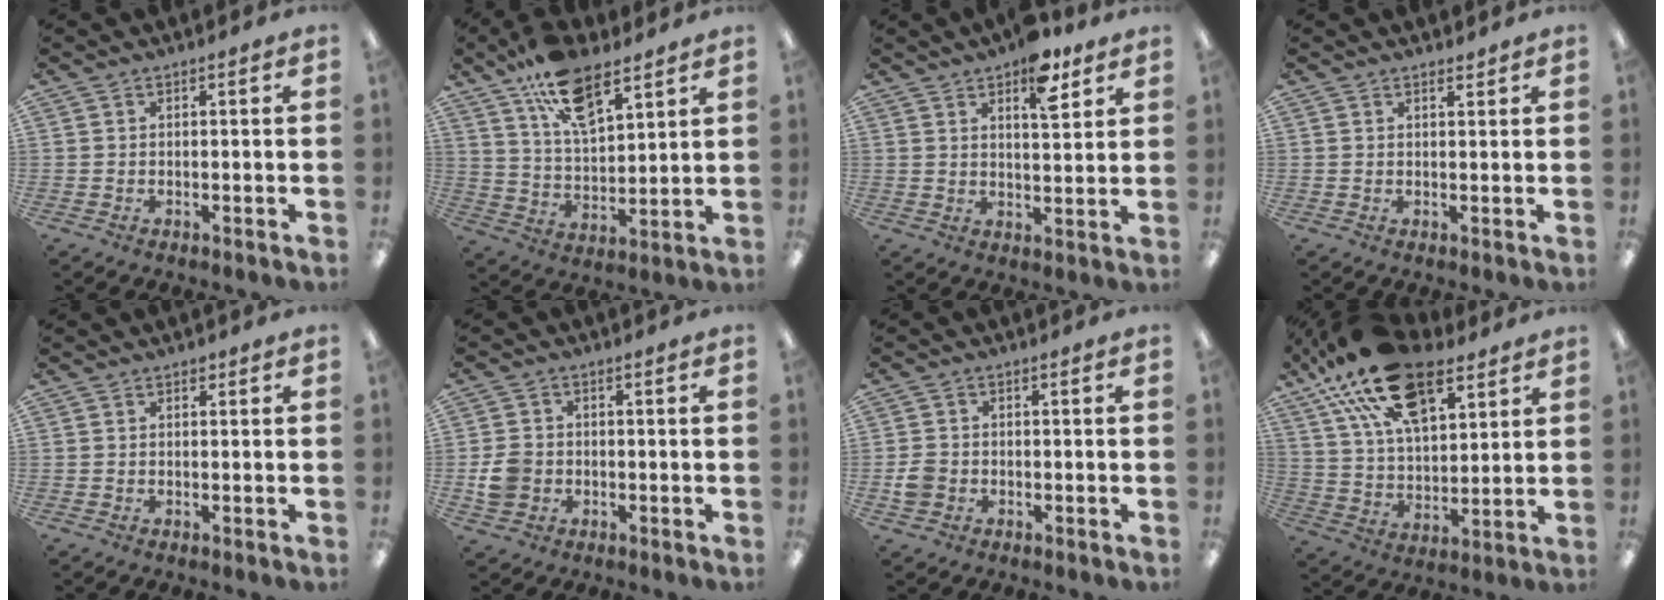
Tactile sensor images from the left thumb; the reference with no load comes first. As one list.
[{"total": 15.0, "force": [10.0, 6.8, 9.0], "torque": [-0.154, -0.042, 0.178]}, {"total": 9.9, "force": [6.3, 4.1, 6.4], "torque": [-0.077, -0.032, 0.103]}, {"total": 1.4, "force": [1.2, 0.4, 0.5], "torque": [-0.003, -0.005, 0.022]}, {"total": 0.7, "force": [0.5, 0.5, 0.2], "torque": [-0.004, 0.003, 0.009]}, {"total": 5.5, "force": [-1.1, 4.8, 2.4], "torque": [-0.040, 0.008, -0.019]}, {"total": 3.5, "force": [-1.0, 3.0, 1.6], "torque": [-0.016, 0.005, -0.020]}, {"total": 22.8, "force": [13.3, 11.6, 14.4], "torque": [-0.263, -0.048, 0.237]}]